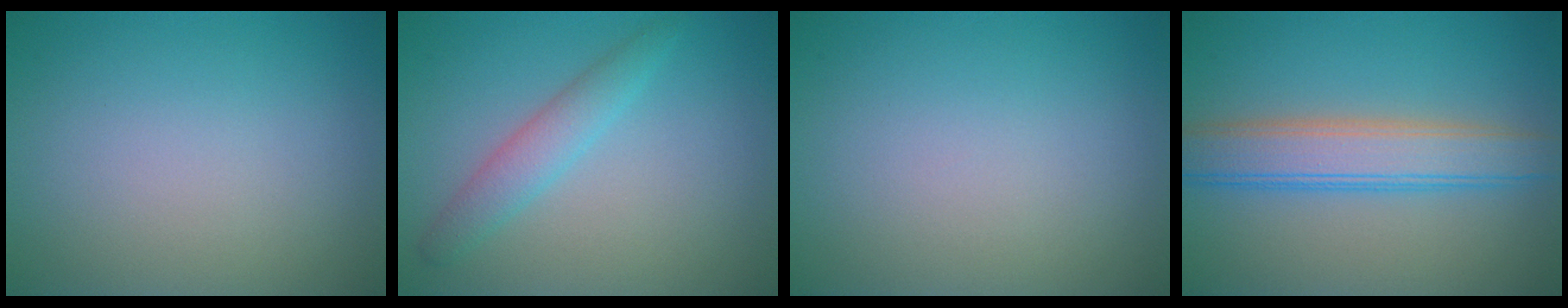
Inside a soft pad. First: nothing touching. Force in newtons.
{"total": 2.5, "press": 2.5, "slide": 0.1}
{"total": 0.0}
{"total": 5.4, "press": 5.4, "slide": 0.2}